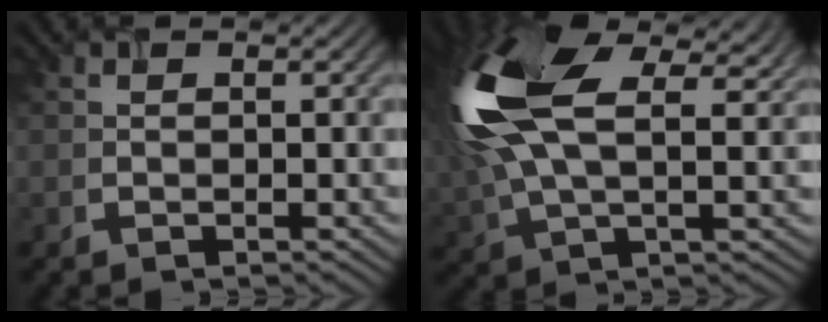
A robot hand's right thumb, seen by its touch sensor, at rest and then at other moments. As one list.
[{"total": 18.2, "force": [5.4, 9.2, 14.8], "torque": [-0.348, 0.017, 0.093]}]